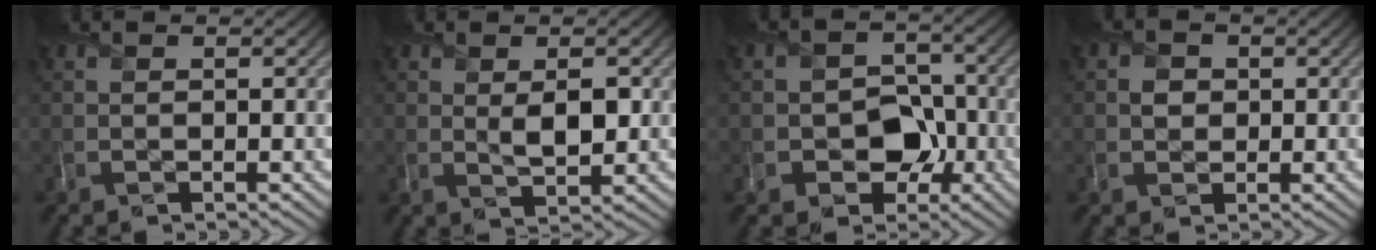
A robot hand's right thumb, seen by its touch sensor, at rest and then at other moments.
{"total": 3.5, "force": [0.5, 1.8, 3.0], "torque": [-0.059, -0.004, 0.011]}
{"total": 6.0, "force": [-1.9, 4.8, 3.0], "torque": [-0.040, -0.002, -0.041]}
{"total": 2.1, "force": [0.1, 2.0, 0.6], "torque": [-0.010, -0.003, -0.004]}